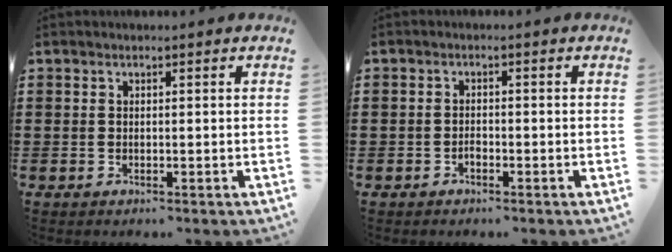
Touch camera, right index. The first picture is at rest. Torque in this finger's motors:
{"motor_torque": [1.32, 0.82, 0.06, -0.01]}